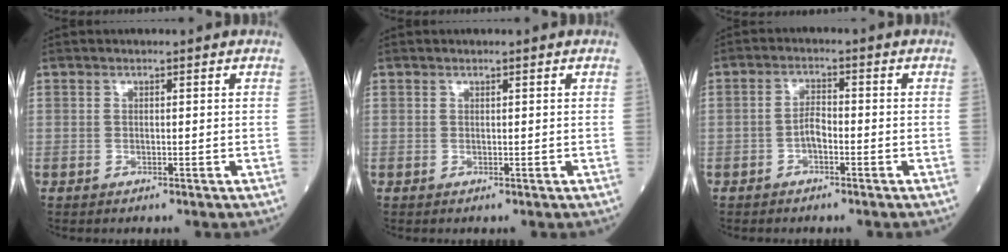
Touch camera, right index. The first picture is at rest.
{"total": 0.0}
{"total": 2.4, "force": [-1.2, 0.9, 1.9], "torque": [-0.031, 0.005, -0.023]}